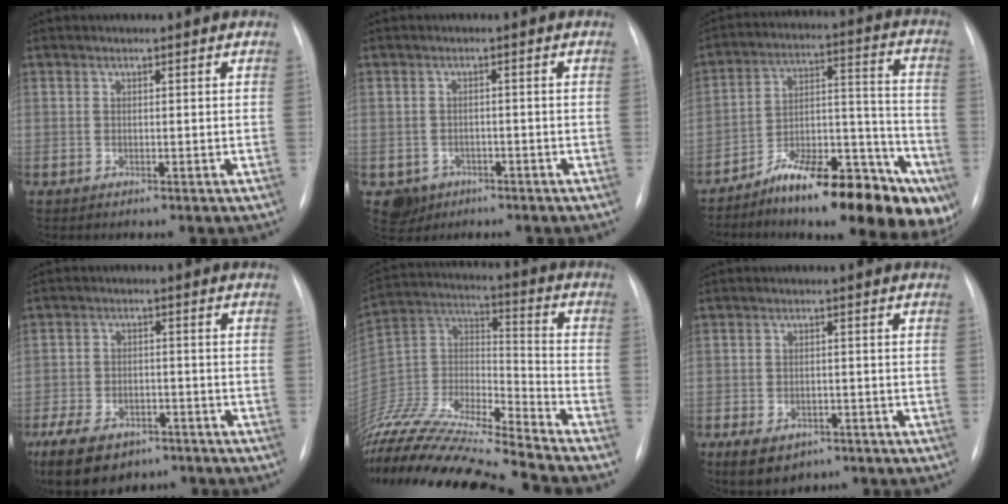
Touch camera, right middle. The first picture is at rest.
{"total": 3.7, "force": [-1.8, 3.2, 0.3], "torque": [-0.003, 0.008, -0.023]}
{"total": 21.6, "force": [-14.8, 6.0, 14.6], "torque": [-0.154, 0.057, -0.226]}
{"total": 14.9, "force": [-9.4, 8.7, 7.5], "torque": [-0.184, -0.005, -0.139]}
{"total": 23.7, "force": [-21.9, -0.3, 9.0], "torque": [-0.196, -0.009, -0.389]}
{"total": 6.9, "force": [-4.1, 4.3, 3.3], "torque": [-0.058, 0.002, -0.054]}